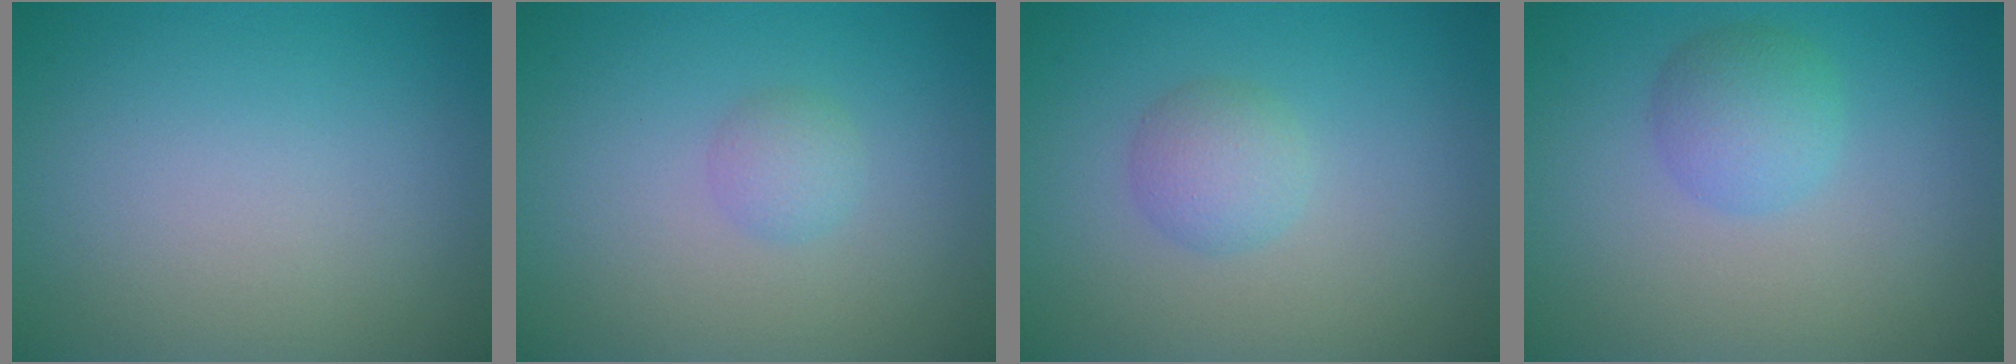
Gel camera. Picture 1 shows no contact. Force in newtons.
{"total": 1.3, "press": 1.3, "slide": 0.1}
{"total": 2.1, "press": 2.1, "slide": 0.1}
{"total": 2.7, "press": 2.7, "slide": 0.1}